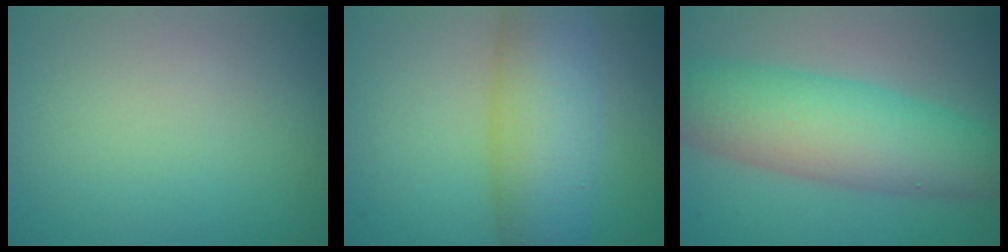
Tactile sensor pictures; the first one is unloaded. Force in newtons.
{"total": 8.3, "press": 8.3, "slide": 0.1}
{"total": 8.1, "press": 8.1, "slide": 0.0}